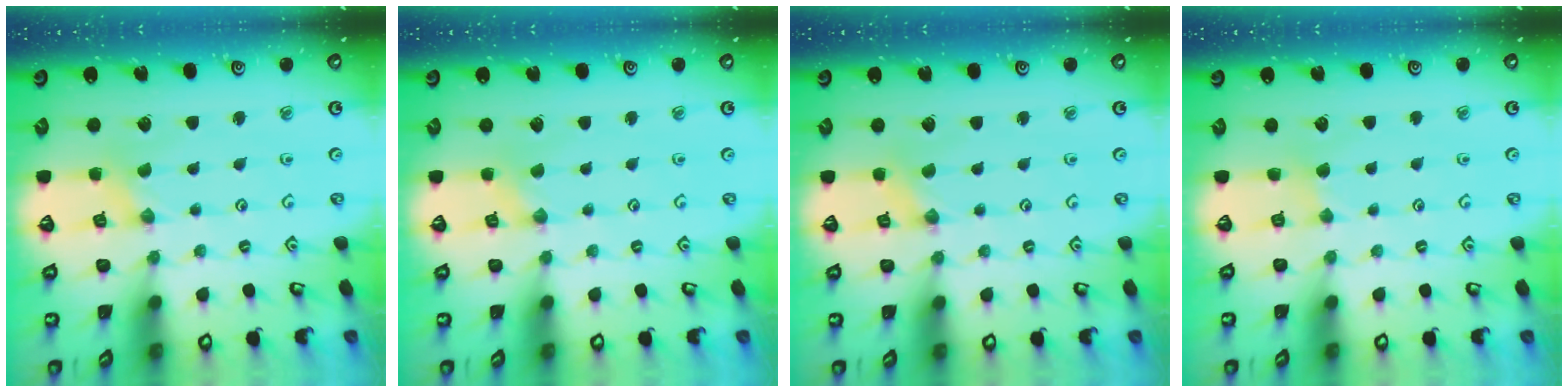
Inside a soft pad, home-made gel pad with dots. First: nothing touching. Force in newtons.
{"total": 0.0}
{"total": 0.0}
{"total": 2.0, "press": 2.0, "slide": 0.3}